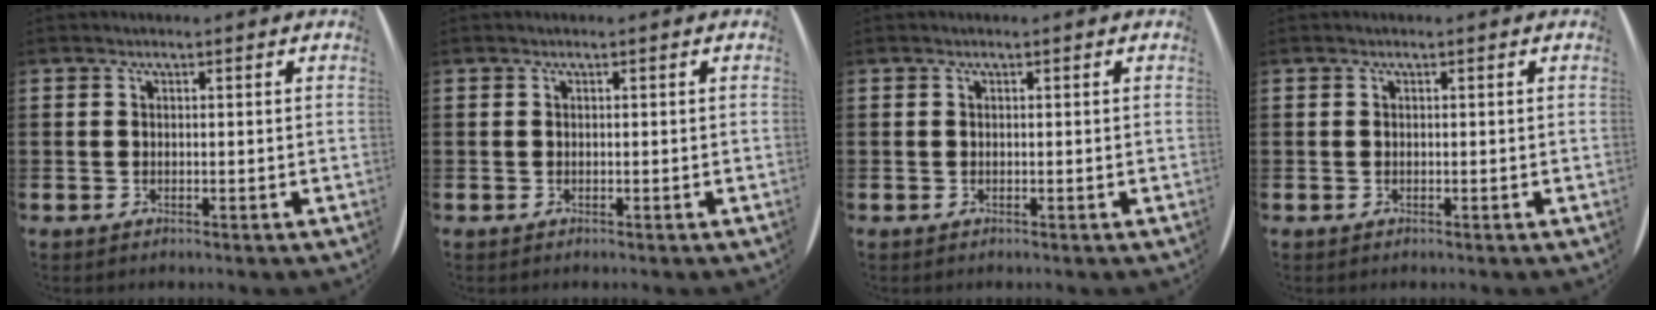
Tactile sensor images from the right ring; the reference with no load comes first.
{"total": 0.0}
{"total": 0.0}
{"total": 0.0}